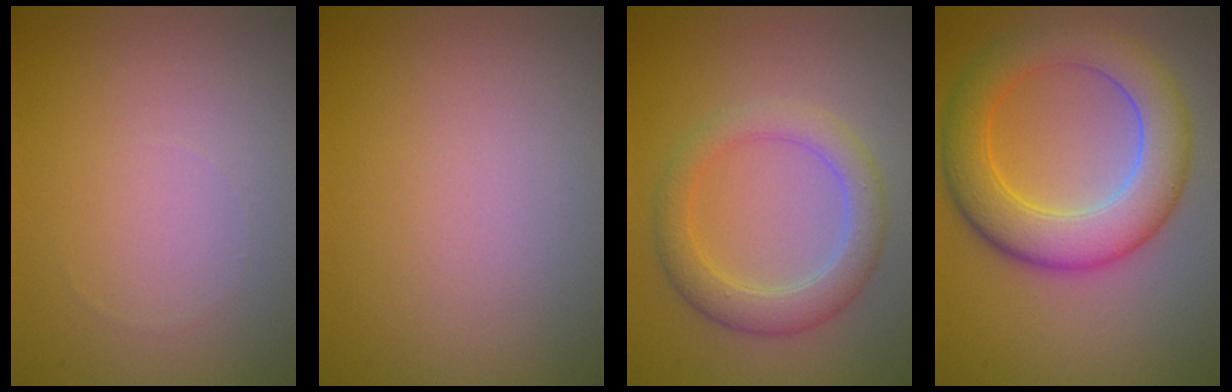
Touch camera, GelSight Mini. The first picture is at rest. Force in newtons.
{"total": 0.0}
{"total": 3.7, "press": 3.7, "slide": 0.1}
{"total": 7.2, "press": 7.2, "slide": 0.2}